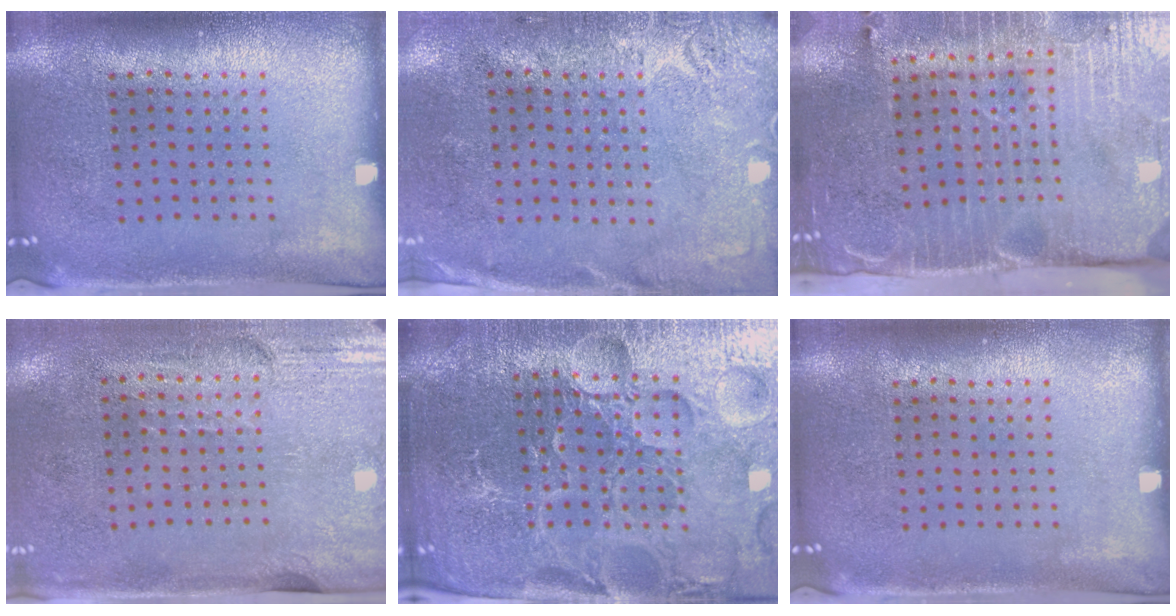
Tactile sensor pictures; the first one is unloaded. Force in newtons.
{"total": 2.8, "press": 2.3, "slide": 1.6}
{"total": 4.7, "press": 3.9, "slide": 2.6}
{"total": 2.9, "press": 2.5, "slide": 1.5}
{"total": 5.3, "press": 5.0, "slide": 1.7}
{"total": 0.0}